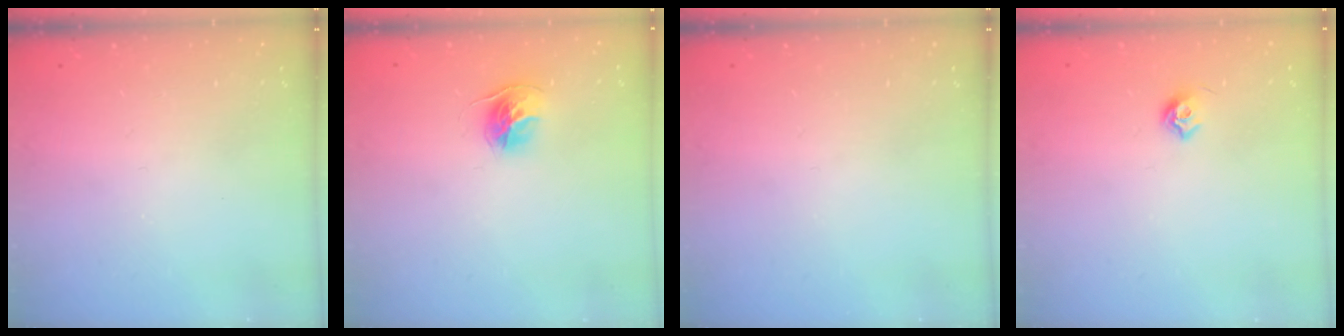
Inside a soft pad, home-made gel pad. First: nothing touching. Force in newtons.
{"total": 11.1, "press": 11.1, "slide": 0.9}
{"total": 0.0}
{"total": 6.0, "press": 5.9, "slide": 1.0}